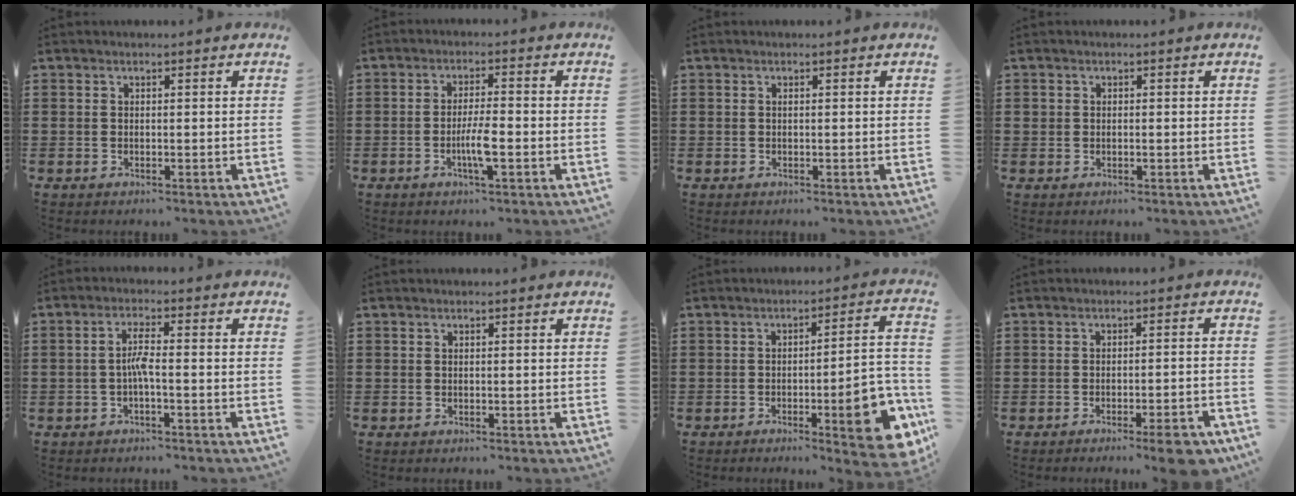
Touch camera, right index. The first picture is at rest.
{"total": 4.5, "force": [-1.5, 0.7, 4.2], "torque": [-0.077, -0.001, -0.029]}
{"total": 0.0}
{"total": 0.6, "force": [0.0, 0.6, 0.2], "torque": [-0.006, 0.004, 0.000]}
{"total": 3.2, "force": [-0.9, 0.3, 3.0], "torque": [-0.066, -0.002, -0.021]}
{"total": 0.0}
{"total": 11.3, "force": [-4.6, 2.6, 10.0], "torque": [-0.132, -0.005, -0.076]}
{"total": 4.8, "force": [-3.5, 0.0, 3.3], "torque": [-0.051, -0.010, -0.059]}